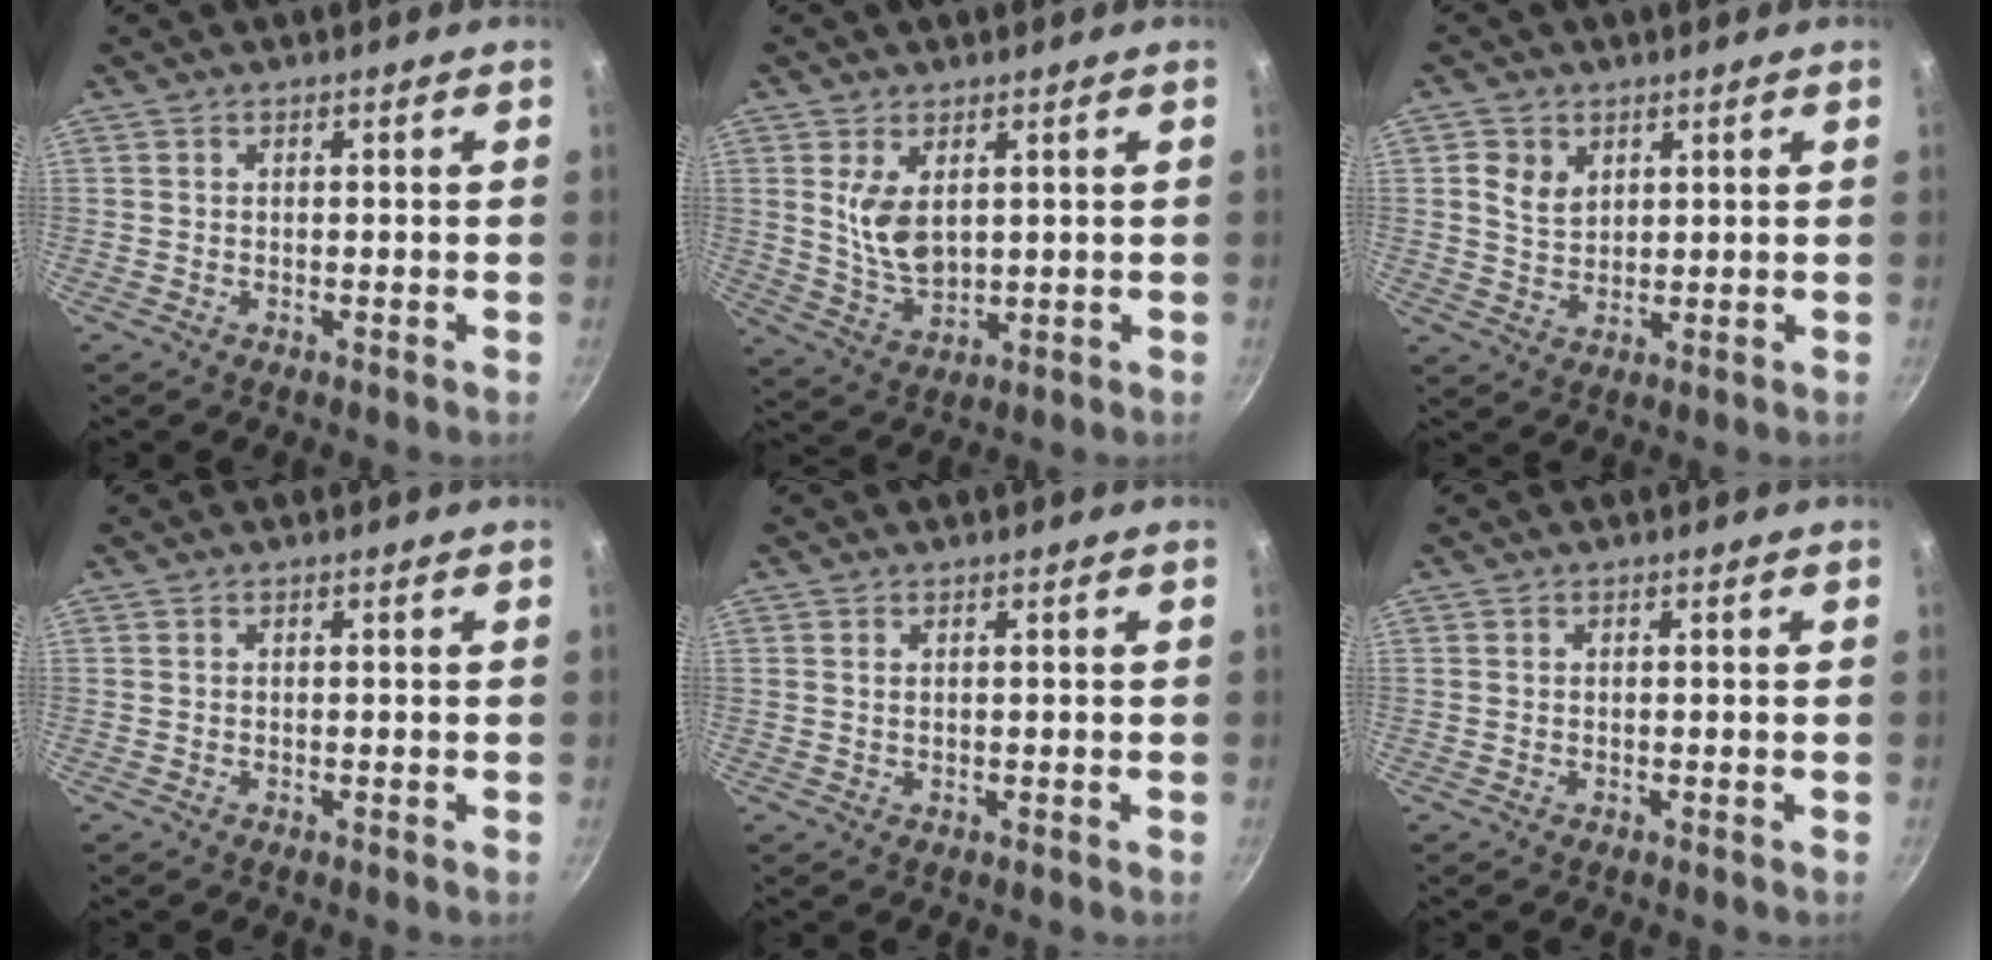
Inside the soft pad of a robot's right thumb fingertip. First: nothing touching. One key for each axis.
{"total": 7.6, "fx": 2.2, "fy": 4.3, "fz": 5.9, "tx": -0.100, "ty": -0.028, "tz": 0.053}
{"total": 5.0, "fx": 1.8, "fy": 3.9, "fz": 2.7, "tx": -0.034, "ty": -0.008, "tz": 0.036}
{"total": 0.0}
{"total": 0.6, "fx": 0.3, "fy": 0.3, "fz": 0.4, "tx": -0.008, "ty": 0.001, "tz": 0.006}
{"total": 0.0}